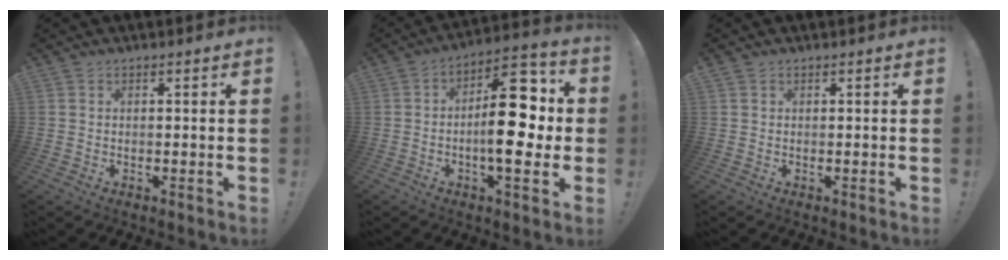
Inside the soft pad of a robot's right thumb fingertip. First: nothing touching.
{"total": 19.6, "force": [-1.4, 8.7, 17.5], "torque": [-0.235, 0.019, -0.020]}
{"total": 0.6, "force": [0.4, 0.4, -0.1], "torque": [0.008, -0.002, 0.007]}